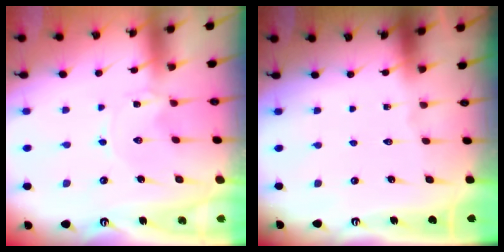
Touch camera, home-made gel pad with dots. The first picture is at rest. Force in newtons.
{"total": 0.0}